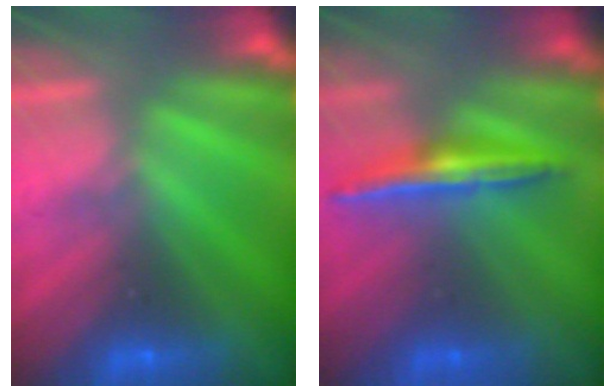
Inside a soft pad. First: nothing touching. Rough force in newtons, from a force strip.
{"total": 1.5}